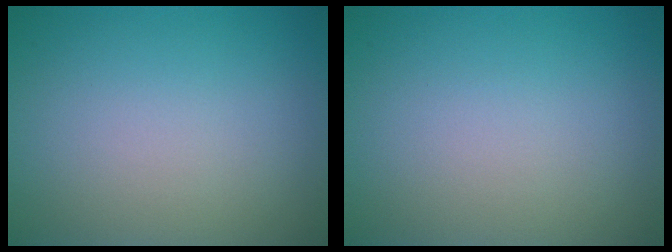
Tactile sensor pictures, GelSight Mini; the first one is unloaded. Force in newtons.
{"total": 0.0}